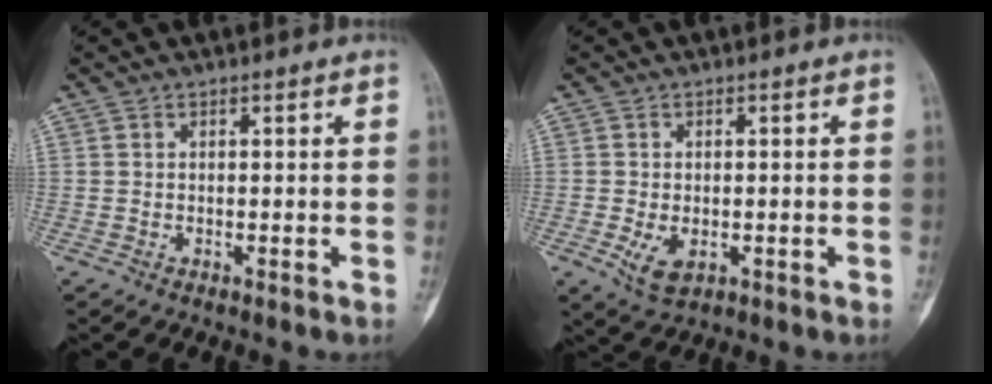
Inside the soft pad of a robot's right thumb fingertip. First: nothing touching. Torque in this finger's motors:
{"motor_torque": [-0.13, 0.29, 0.07, 0.32, 0.03]}